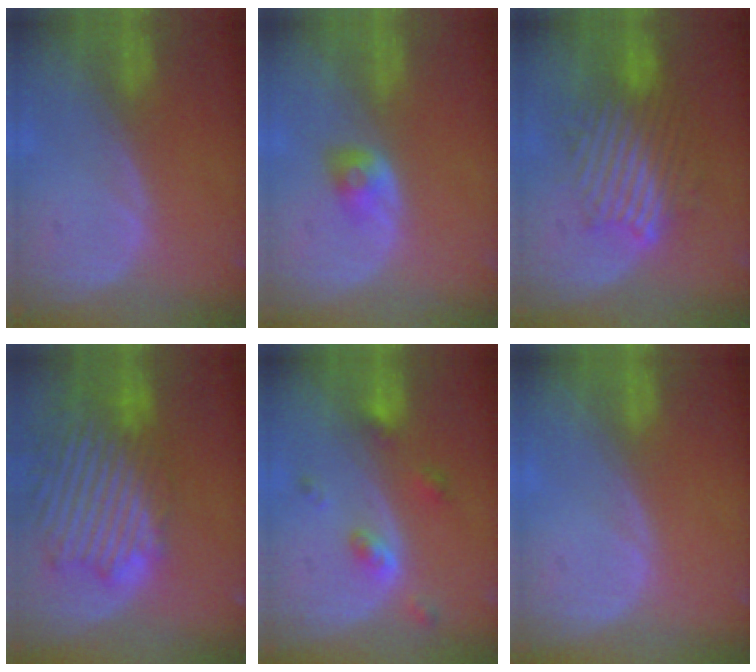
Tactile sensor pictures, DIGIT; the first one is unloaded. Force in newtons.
{"total": 2.7, "press": 2.4, "slide": 1.2}
{"total": 9.0, "press": 8.9, "slide": 1.2}
{"total": 14.0, "press": 11.9, "slide": 7.2}
{"total": 4.4, "press": 4.1, "slide": 1.6}
{"total": 0.0}